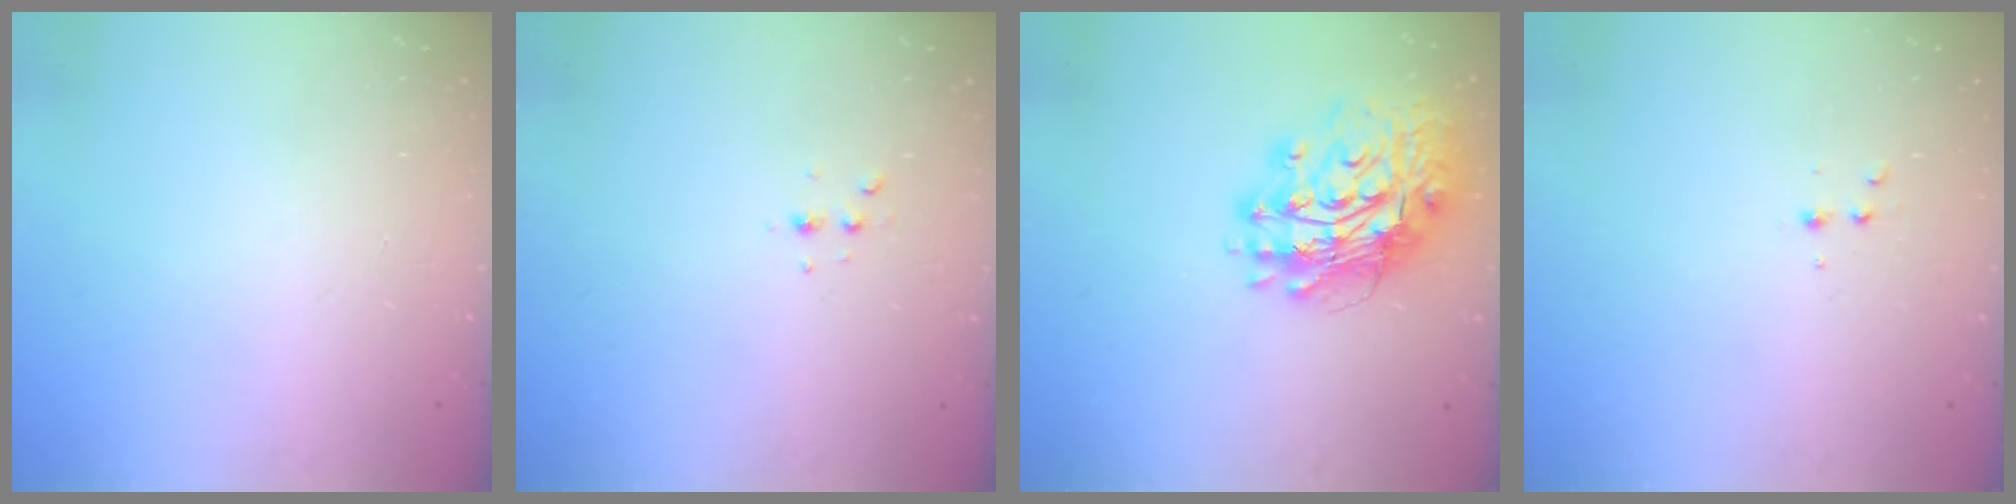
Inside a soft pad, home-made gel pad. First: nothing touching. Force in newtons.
{"total": 2.8, "press": 2.8, "slide": 0.7}
{"total": 16.0, "press": 15.9, "slide": 2.1}
{"total": 2.9, "press": 2.7, "slide": 1.1}